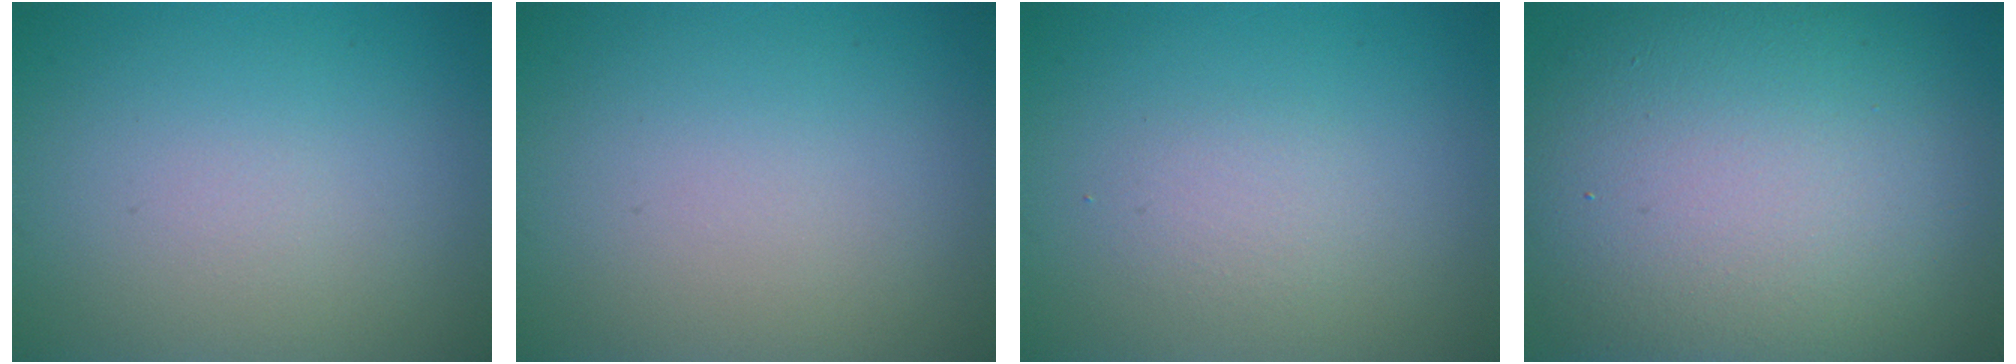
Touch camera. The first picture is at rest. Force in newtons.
{"total": 0.0}
{"total": 1.3, "press": 1.3, "slide": 0.0}
{"total": 14.8, "press": 14.8, "slide": 1.2}